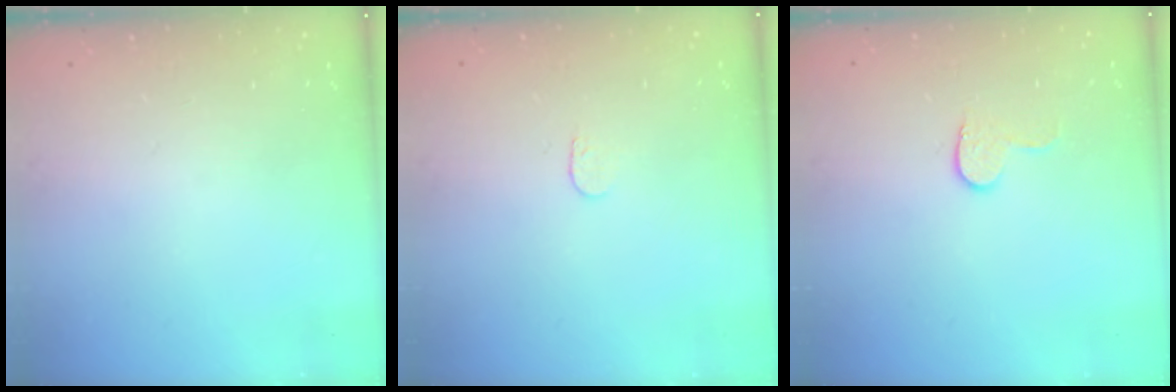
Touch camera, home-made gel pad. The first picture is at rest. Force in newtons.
{"total": 3.7, "press": 3.6, "slide": 0.3}
{"total": 5.6, "press": 5.6, "slide": 0.5}